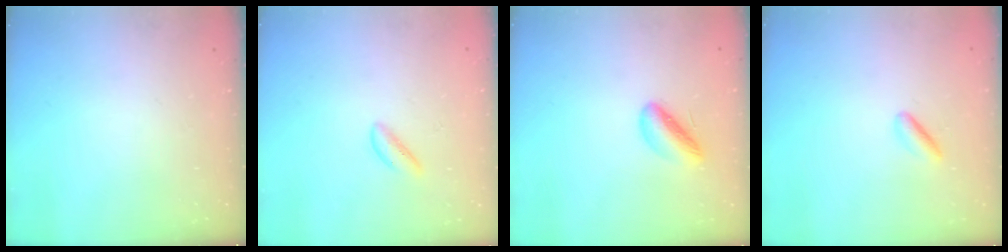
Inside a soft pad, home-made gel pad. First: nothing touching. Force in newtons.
{"total": 1.7, "press": 1.6, "slide": 0.6}
{"total": 5.8, "press": 5.8, "slide": 0.6}
{"total": 3.6, "press": 3.4, "slide": 1.1}